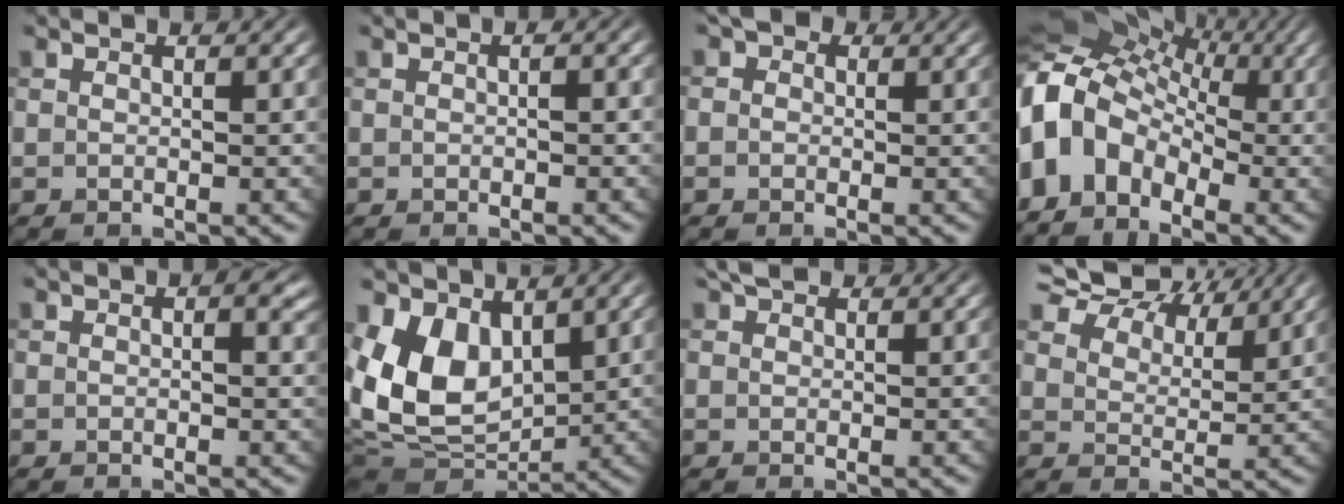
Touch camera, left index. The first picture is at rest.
{"total": 0.6, "force": [-0.3, 0.0, 0.5], "torque": [-0.010, 0.001, -0.007]}
{"total": 2.6, "force": [1.0, 2.0, 1.2], "torque": [-0.019, 0.006, -0.012]}
{"total": 11.9, "force": [-1.8, 8.9, 7.8], "torque": [-0.150, 0.018, -0.046]}
{"total": 2.4, "force": [0.9, 1.1, 1.9], "torque": [-0.021, -0.002, 0.012]}
{"total": 9.1, "force": [1.8, 6.0, 6.6], "torque": [-0.142, -0.015, 0.033]}
{"total": 1.7, "force": [1.2, 1.1, 0.7], "torque": [-0.013, 0.002, 0.019]}
{"total": 11.5, "force": [9.1, 5.2, 4.7], "torque": [-0.112, 0.002, 0.153]}